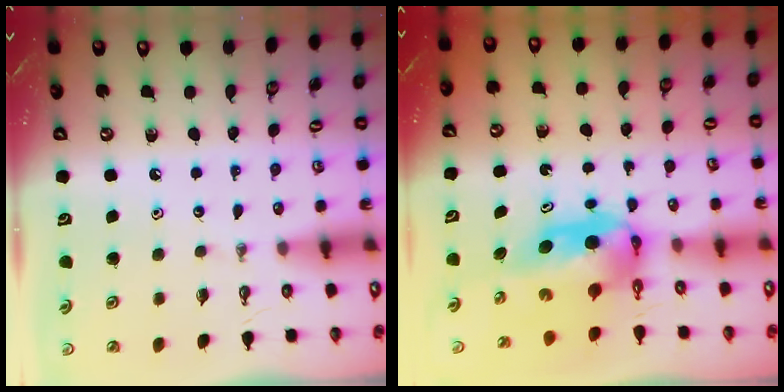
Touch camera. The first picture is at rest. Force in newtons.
{"total": 5.6, "press": 5.5, "slide": 0.5}